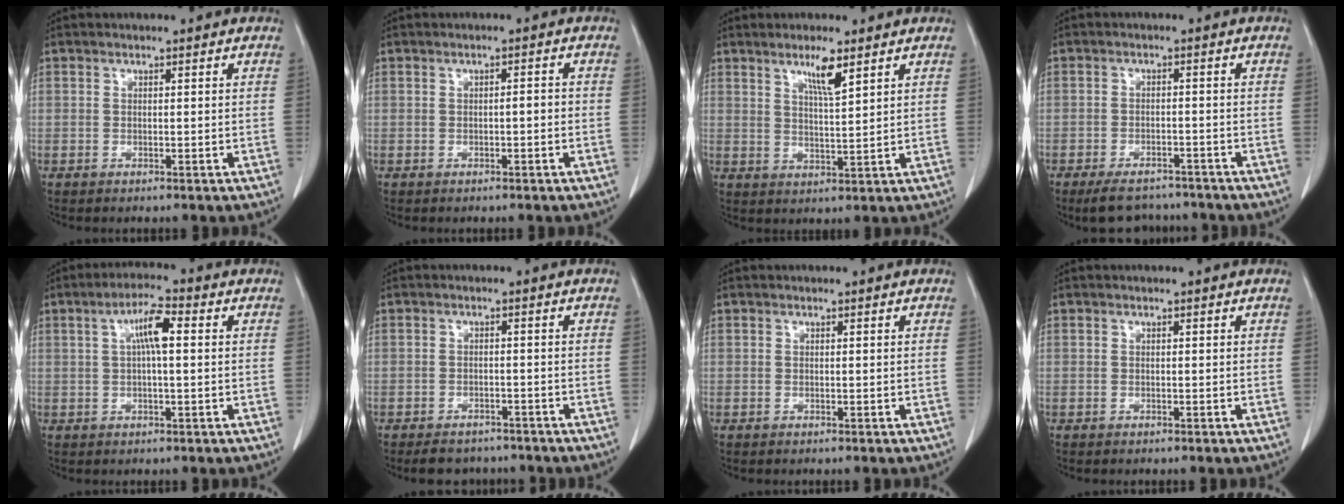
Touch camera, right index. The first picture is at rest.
{"total": 1.2, "force": [-0.3, 0.3, 1.1], "torque": [-0.018, 0.002, -0.004]}
{"total": 4.8, "force": [3.0, 0.1, 3.7], "torque": [-0.068, -0.008, 0.055]}
{"total": 7.4, "force": [-6.5, 2.7, 2.4], "torque": [-0.028, -0.003, -0.091]}
{"total": 5.5, "force": [1.1, 0.8, 5.3], "torque": [-0.099, 0.014, 0.017]}
{"total": 5.7, "force": [-4.9, 2.6, 1.2], "torque": [-0.013, 0.002, -0.062]}
{"total": 0.0}
{"total": 0.0}